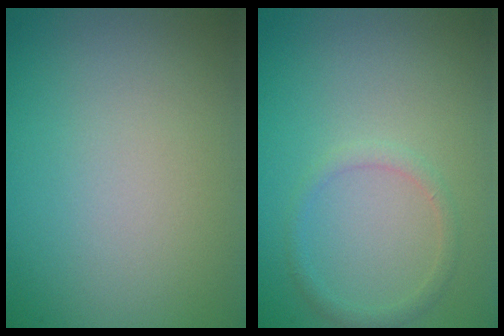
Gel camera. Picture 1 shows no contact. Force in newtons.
{"total": 1.3, "press": 1.3, "slide": 0.0}